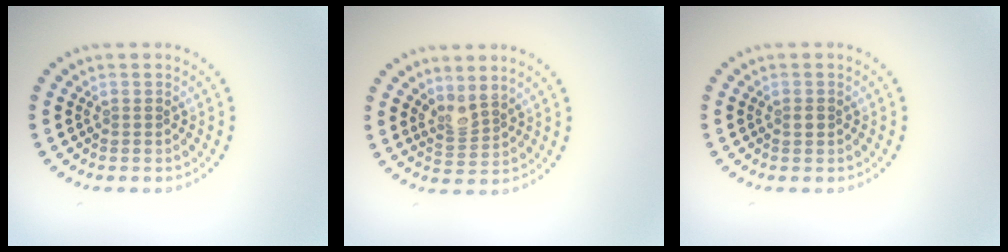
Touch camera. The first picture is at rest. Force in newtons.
{"total": 2.2, "press": 1.6, "slide": 1.4}
{"total": 0.8, "press": 0.8, "slide": 0.1}